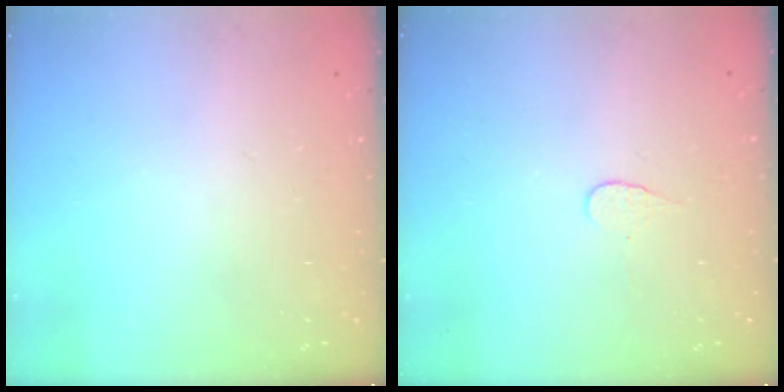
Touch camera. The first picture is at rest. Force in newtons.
{"total": 3.7, "press": 3.7, "slide": 0.4}